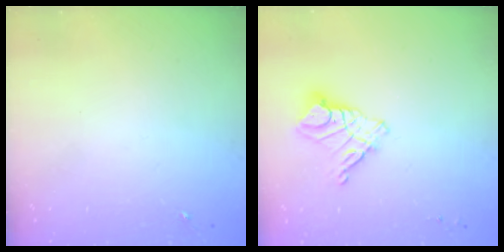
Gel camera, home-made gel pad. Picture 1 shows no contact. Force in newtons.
{"total": 9.7, "press": 9.7, "slide": 1.1}